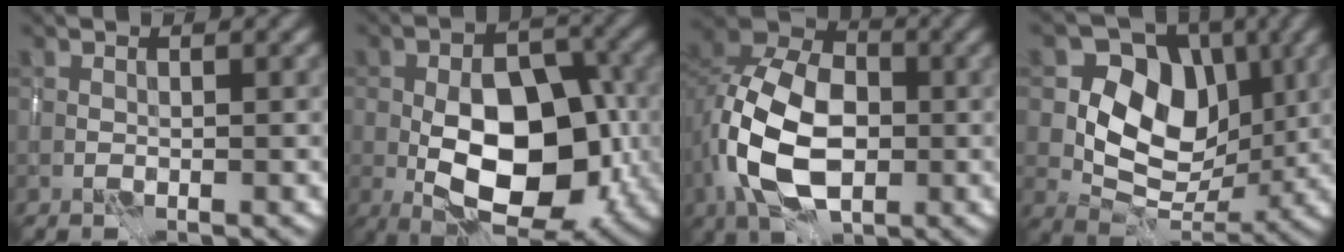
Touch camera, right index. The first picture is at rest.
{"total": 10.9, "force": [-2.5, 5.7, 8.9], "torque": [-0.135, 0.005, -0.044]}
{"total": 10.6, "force": [-2.3, 7.0, 7.6], "torque": [-0.150, 0.000, -0.054]}
{"total": 7.8, "force": [0.9, 6.0, 4.8], "torque": [-0.072, -0.008, 0.006]}